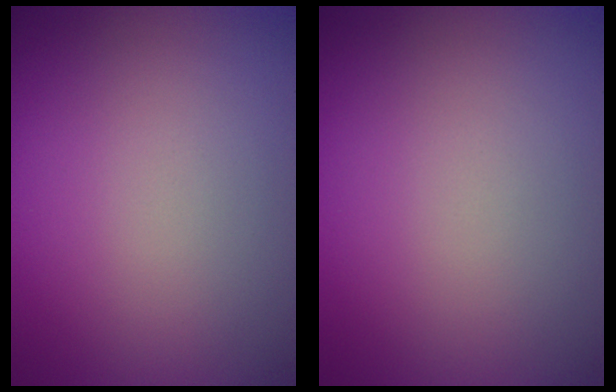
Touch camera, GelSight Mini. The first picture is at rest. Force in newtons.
{"total": 0.0}